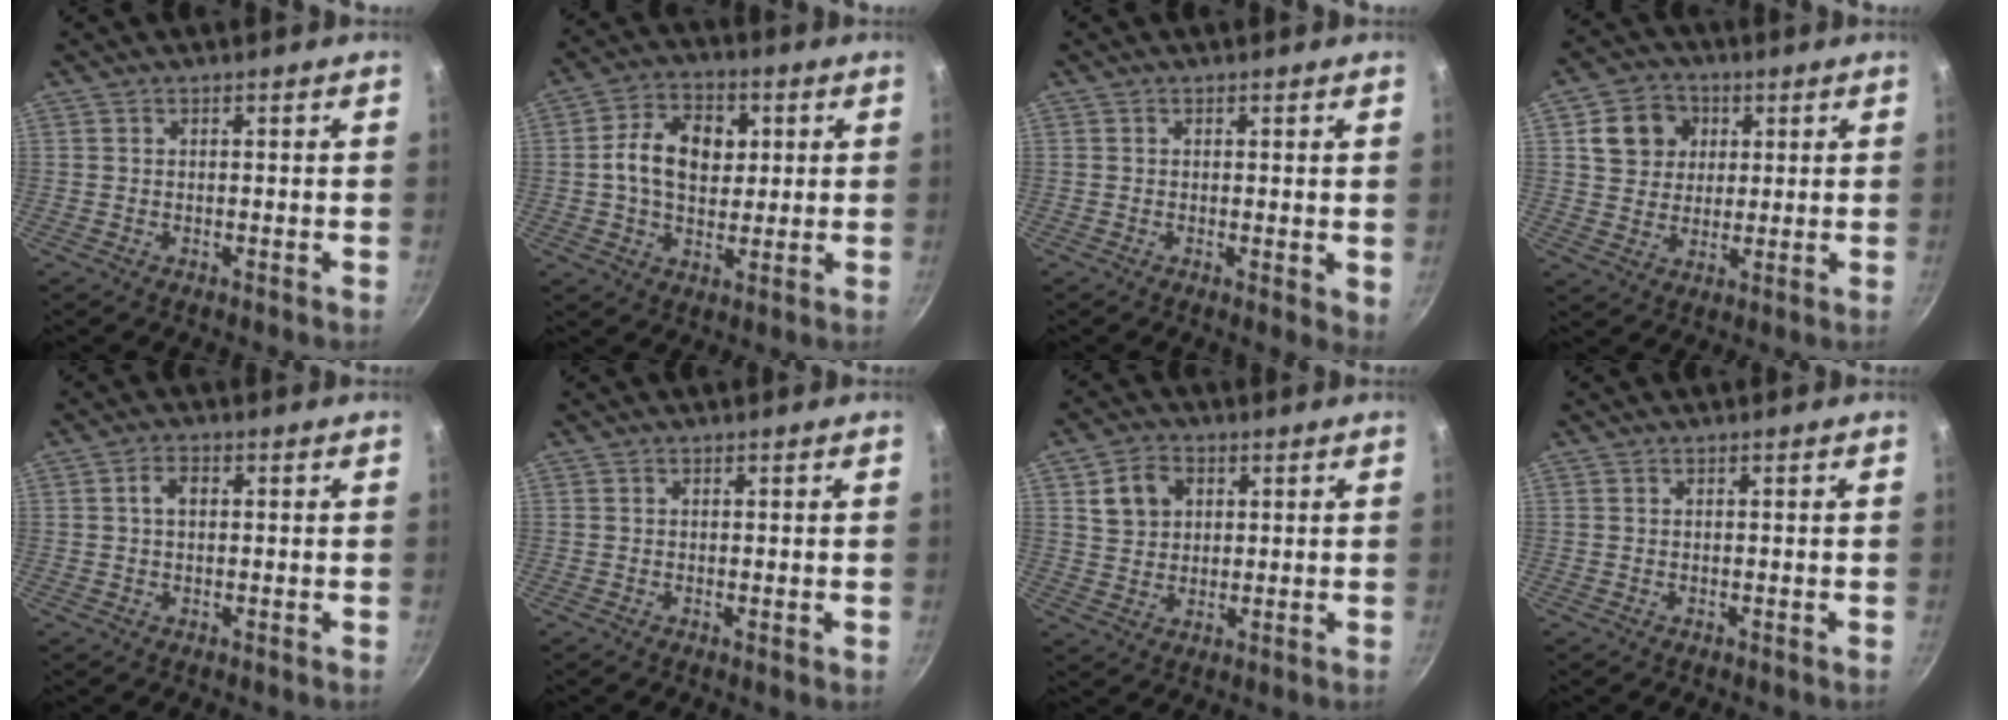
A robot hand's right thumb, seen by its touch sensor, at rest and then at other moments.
{"total": 11.7, "force": [1.6, 8.0, 8.3], "torque": [-0.116, 0.007, 0.024]}
{"total": 2.6, "force": [0.2, 0.8, 2.5], "torque": [-0.036, -0.010, 0.000]}
{"total": 9.7, "force": [2.9, 8.3, 4.0], "torque": [-0.037, -0.004, 0.047]}
{"total": 2.8, "force": [0.5, 1.8, 2.1], "torque": [-0.037, 0.009, 0.007]}
{"total": 0.6, "force": [0.0, 0.1, 0.6], "torque": [-0.012, -0.004, 0.000]}
{"total": 6.9, "force": [2.4, 5.5, 3.5], "torque": [-0.039, -0.003, 0.044]}
{"total": 0.0}